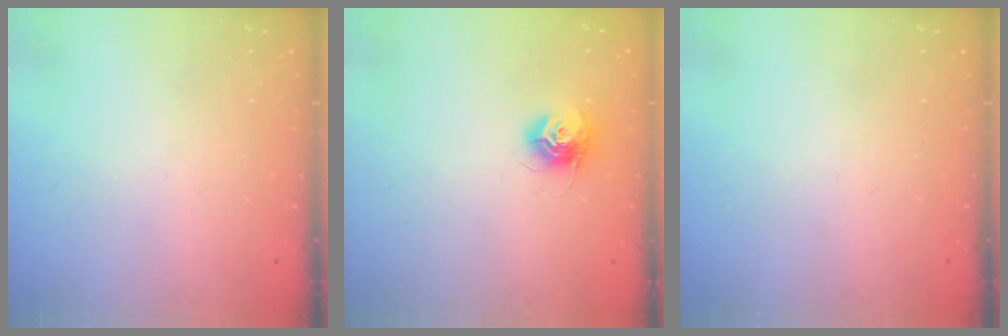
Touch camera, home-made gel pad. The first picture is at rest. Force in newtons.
{"total": 10.6, "press": 10.6, "slide": 0.7}
{"total": 0.0}